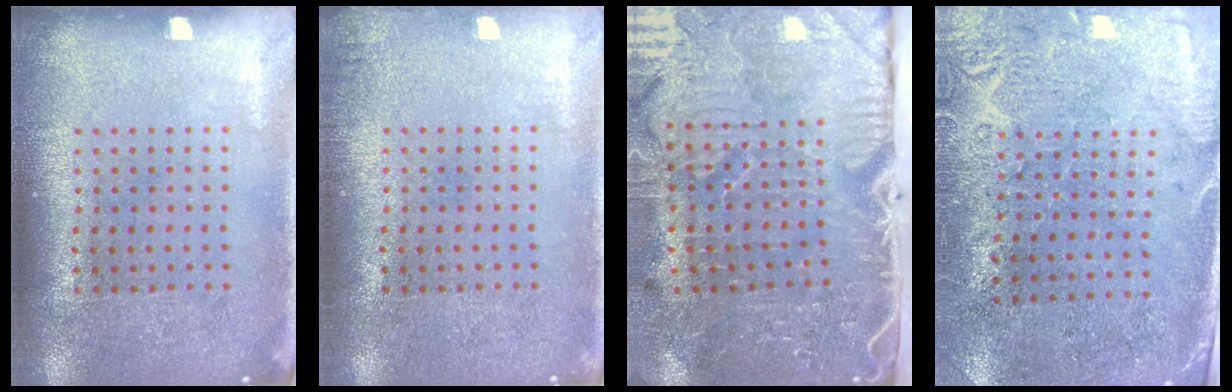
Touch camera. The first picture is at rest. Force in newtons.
{"total": 0.9, "press": 0.9, "slide": 0.2}
{"total": 5.4, "press": 4.4, "slide": 3.2}
{"total": 2.7, "press": 2.4, "slide": 1.2}